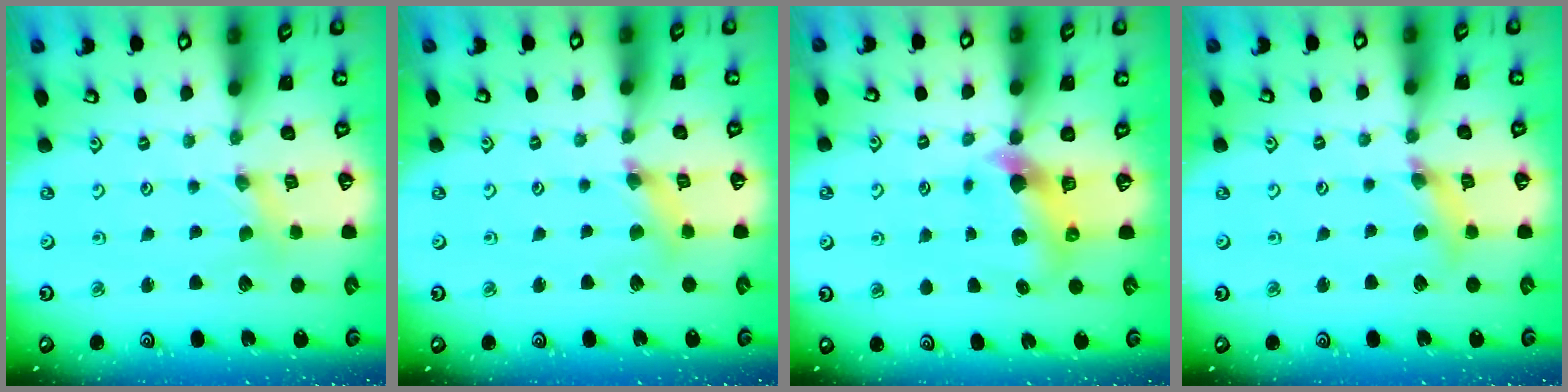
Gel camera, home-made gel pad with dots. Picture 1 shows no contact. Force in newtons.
{"total": 4.8, "press": 4.8, "slide": 0.5}
{"total": 6.1, "press": 6.0, "slide": 0.7}
{"total": 7.8, "press": 7.7, "slide": 0.9}